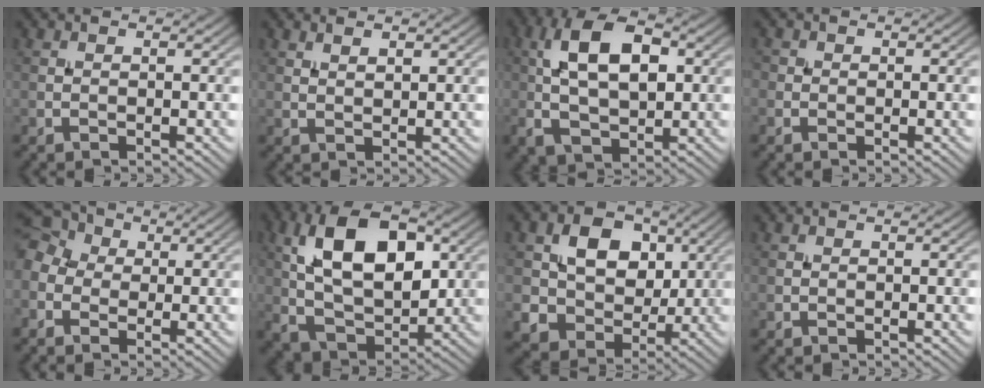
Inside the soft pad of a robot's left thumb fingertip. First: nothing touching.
{"total": 1.5, "force": [1.1, 0.6, 0.9], "torque": [-0.013, -0.007, 0.028]}
{"total": 11.0, "force": [1.4, 6.2, 9.0], "torque": [-0.178, 0.009, 0.018]}
{"total": 1.1, "force": [-0.2, 1.0, 0.0], "torque": [0.006, -0.002, -0.007]}
{"total": 8.4, "force": [0.1, 7.1, 4.5], "torque": [-0.134, 0.016, -0.021]}
{"total": 13.9, "force": [3.3, 8.2, 10.8], "torque": [-0.203, 0.005, 0.062]}
{"total": 9.3, "force": [1.6, 7.7, 5.0], "torque": [-0.104, -0.010, 0.018]}
{"total": 0.0}